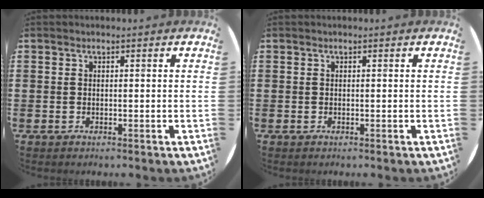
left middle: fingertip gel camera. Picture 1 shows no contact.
{"total": 0.0}